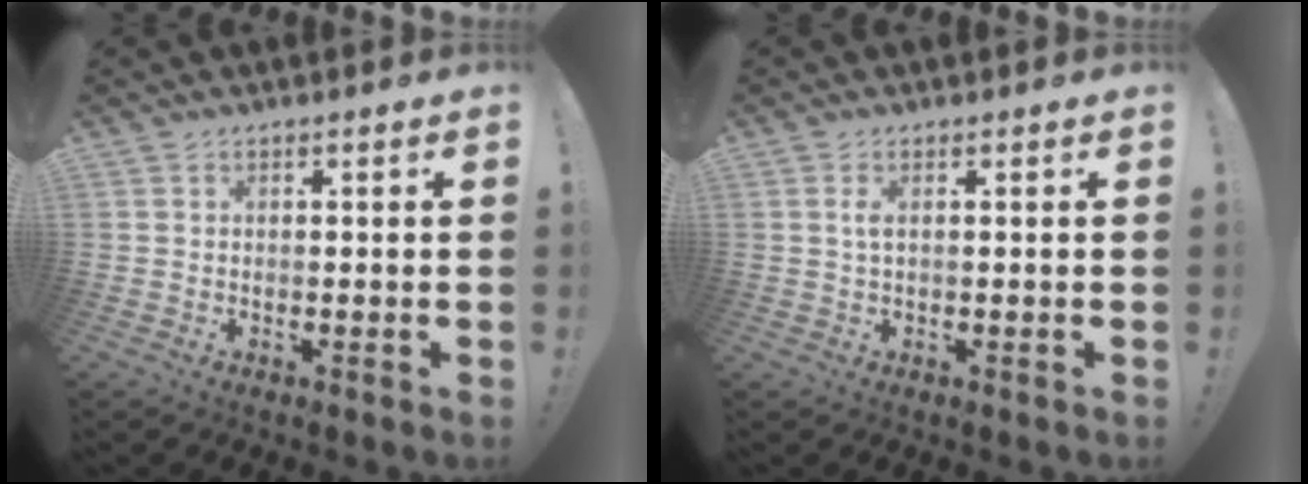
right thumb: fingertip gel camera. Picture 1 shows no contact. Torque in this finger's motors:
{"motor_torque": [0.05, 0.06, 0.41, -0.39, 0.16]}